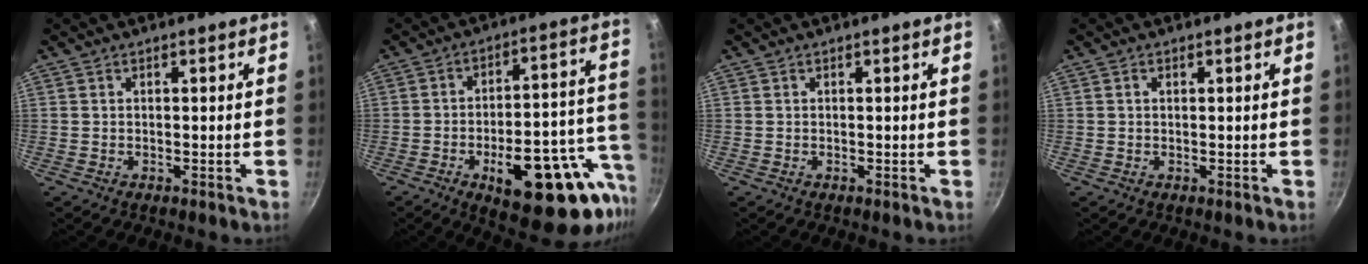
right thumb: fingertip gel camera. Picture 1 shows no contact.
{"total": 22.7, "force": [-10.3, 7.7, 18.7], "torque": [-0.201, 0.065, -0.133]}
{"total": 0.0}
{"total": 0.7, "force": [0.2, 0.5, 0.5], "torque": [-0.009, 0.000, 0.003]}